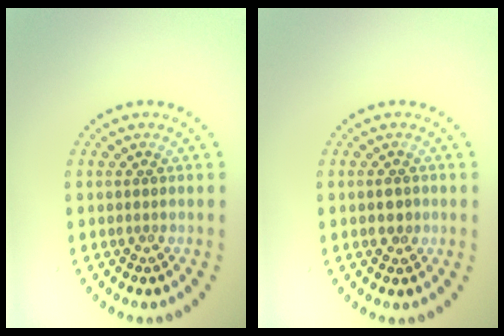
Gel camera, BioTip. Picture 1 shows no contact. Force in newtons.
{"total": 1.3, "press": 1.3, "slide": 0.1}